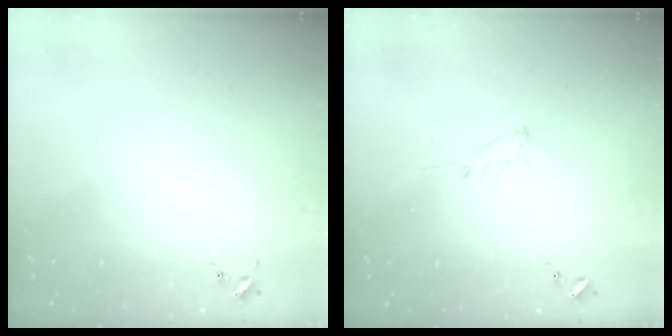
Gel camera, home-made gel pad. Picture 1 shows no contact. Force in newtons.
{"total": 6.0, "press": 6.0, "slide": 0.7}